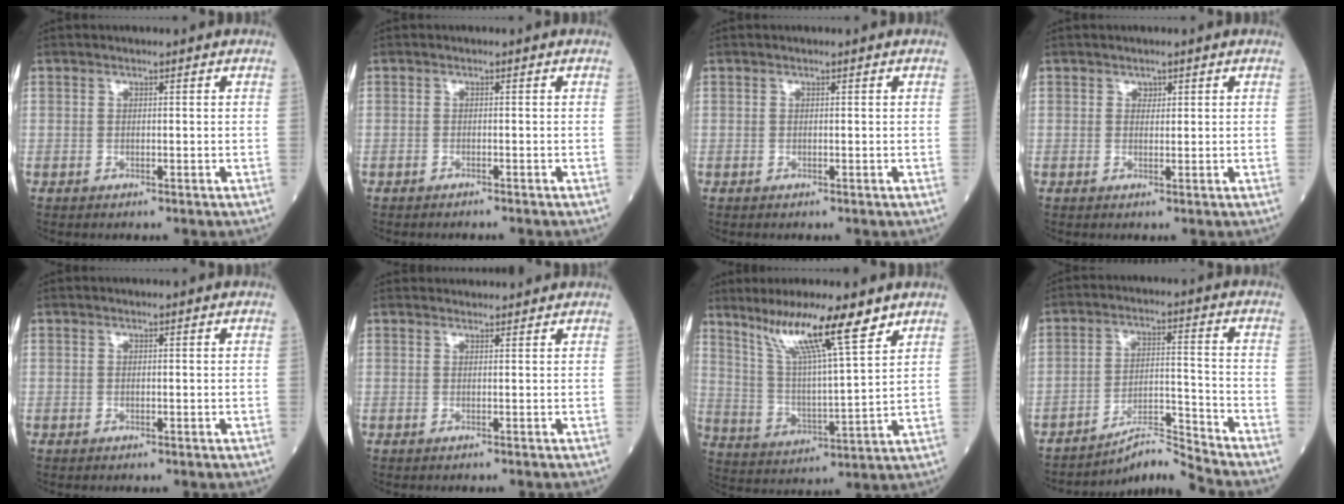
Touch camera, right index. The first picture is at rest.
{"total": 1.2, "force": [-1.1, 0.0, 0.4], "torque": [-0.008, 0.000, -0.015]}
{"total": 0.0}
{"total": 0.9, "force": [0.5, 0.7, 0.3], "torque": [0.001, -0.002, 0.007]}
{"total": 0.0}
{"total": 3.6, "force": [3.5, 0.5, 0.8], "torque": [-0.021, 0.030, 0.039]}
{"total": 13.7, "force": [9.5, 0.4, 10.0], "torque": [-0.183, 0.006, 0.170]}
{"total": 7.2, "force": [-6.8, -2.6, 0.3], "torque": [-0.016, 0.016, -0.117]}